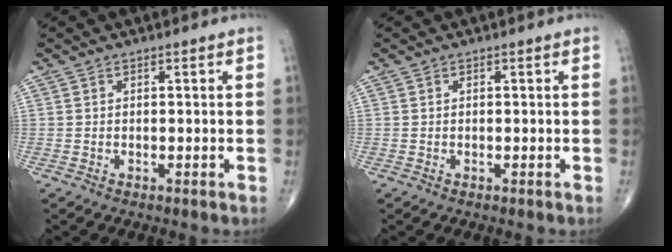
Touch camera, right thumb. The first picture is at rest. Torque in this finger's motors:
{"motor_torque": [-0.02, 0.02, -0.06, -0.04, 0.00]}